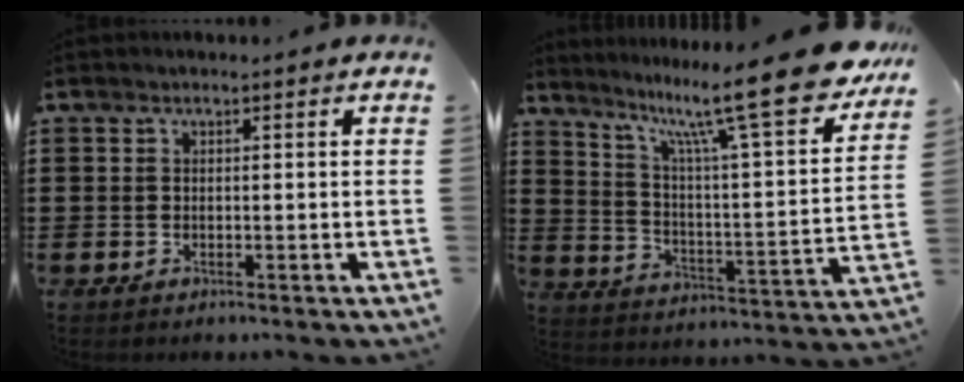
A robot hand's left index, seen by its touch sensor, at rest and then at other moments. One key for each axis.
{"total": 15.2, "fx": 12.2, "fy": 0.9, "fz": 9.0, "tx": -0.171, "ty": -0.087, "tz": 0.197}